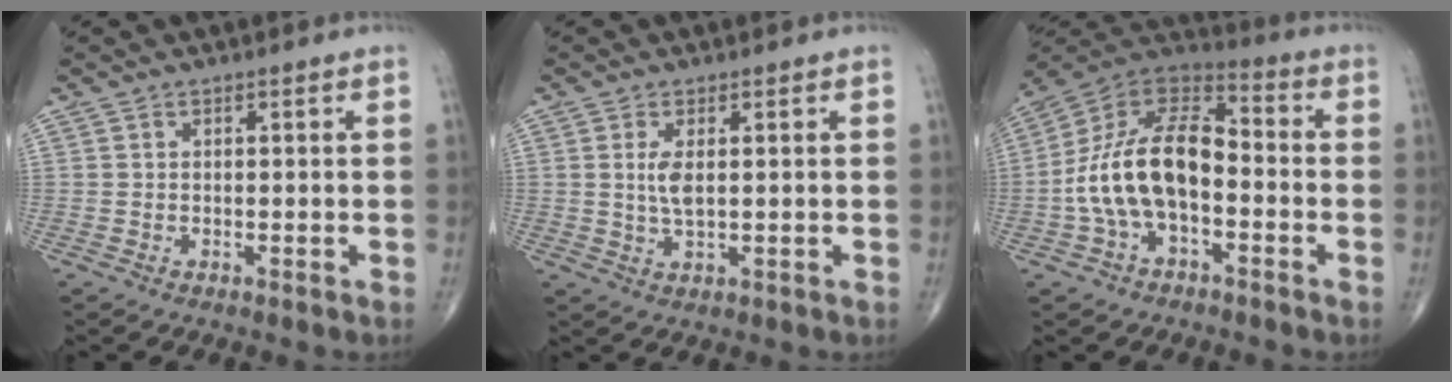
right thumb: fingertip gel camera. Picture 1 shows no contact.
{"total": 3.7, "force": [0.6, 1.4, 3.4], "torque": [-0.074, -0.007, 0.018]}
{"total": 16.9, "force": [-3.0, 9.3, 13.8], "torque": [-0.254, 0.049, -0.062]}